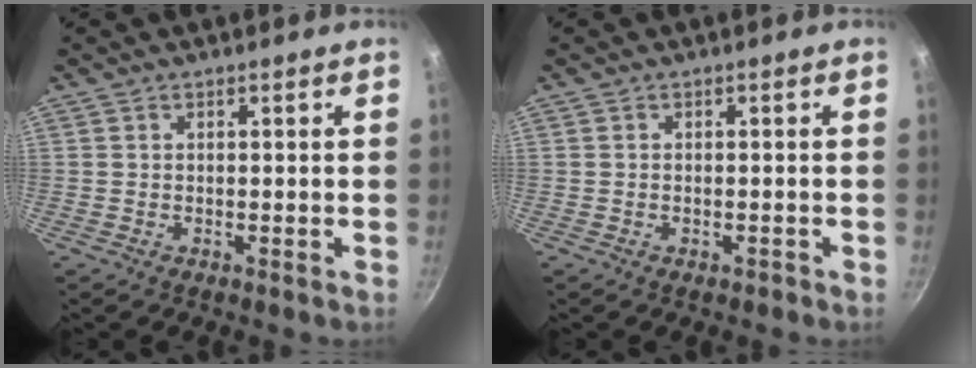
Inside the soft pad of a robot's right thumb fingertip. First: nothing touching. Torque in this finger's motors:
{"motor_torque": [-0.64, -0.14, -0.32, 0.16, 0.07]}